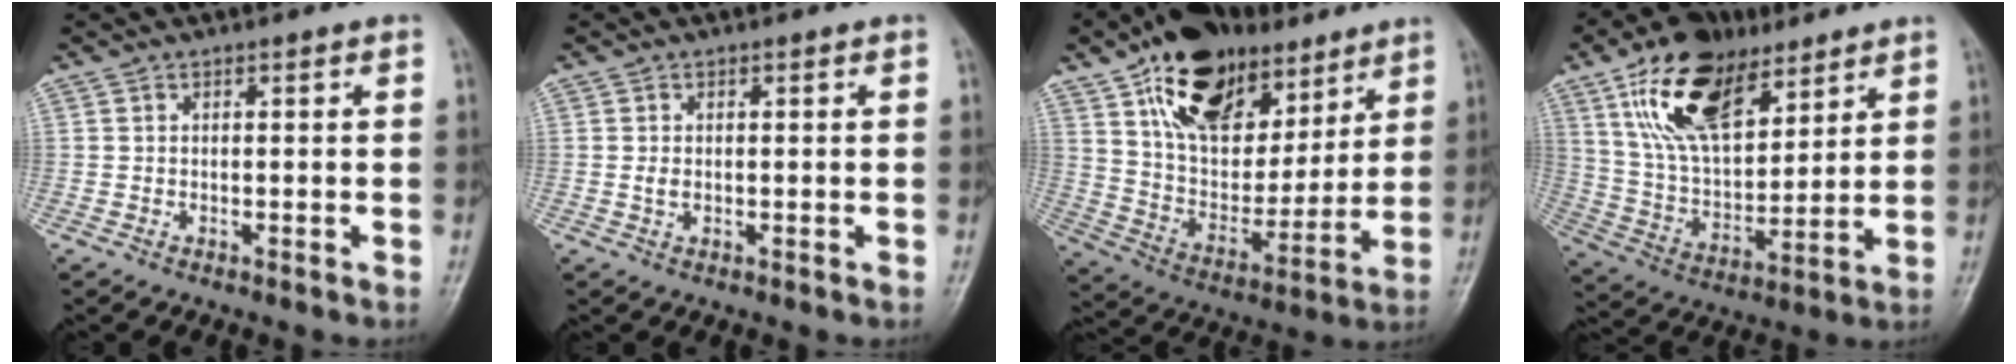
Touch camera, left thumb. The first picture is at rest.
{"total": 1.4, "force": [0.1, 1.0, 1.0], "torque": [-0.017, -0.001, 0.003]}
{"total": 23.5, "force": [13.6, 13.6, 13.5], "torque": [-0.177, -0.042, 0.238]}
{"total": 19.2, "force": [10.8, 10.0, 12.4], "torque": [-0.184, -0.035, 0.204]}